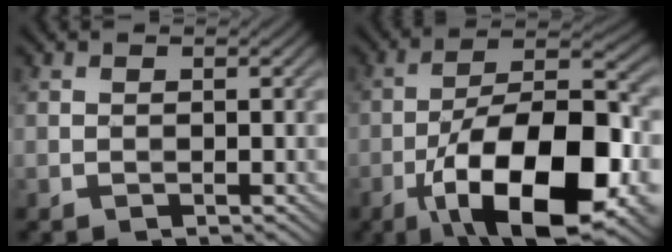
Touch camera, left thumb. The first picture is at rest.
{"total": 19.0, "force": [-8.4, 7.4, 15.3], "torque": [-0.252, -0.002, -0.149]}